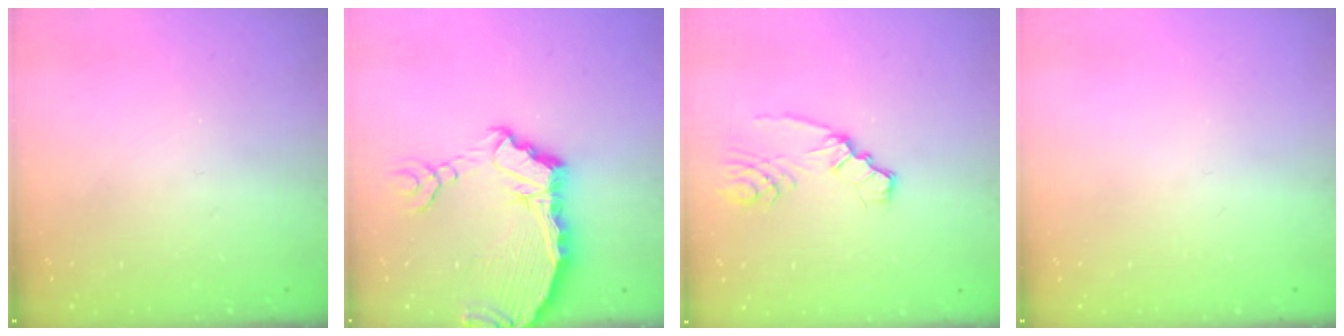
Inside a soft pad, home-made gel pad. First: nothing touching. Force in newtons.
{"total": 9.0, "press": 8.9, "slide": 1.0}
{"total": 2.8, "press": 2.7, "slide": 0.6}
{"total": 0.0}